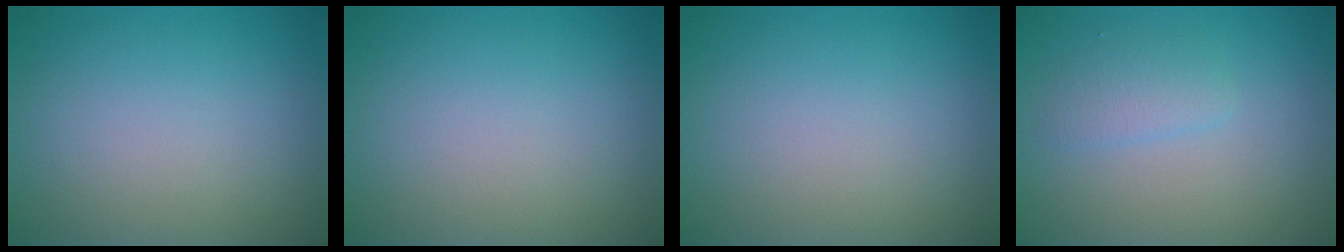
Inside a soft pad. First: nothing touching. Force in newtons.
{"total": 0.0}
{"total": 0.0}
{"total": 1.5, "press": 1.5, "slide": 0.0}